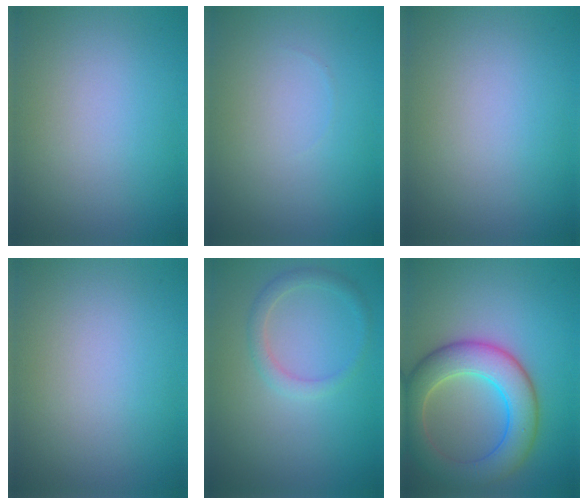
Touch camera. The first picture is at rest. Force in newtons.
{"total": 0.0}
{"total": 0.0}
{"total": 0.0}
{"total": 1.7, "press": 1.7, "slide": 0.1}
{"total": 7.3, "press": 7.3, "slide": 0.4}